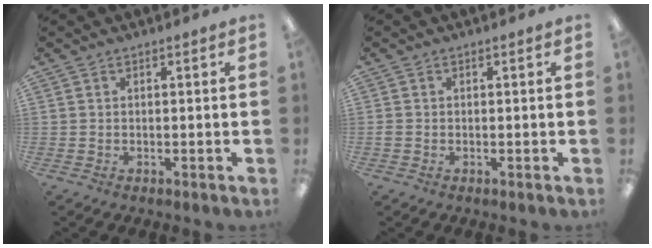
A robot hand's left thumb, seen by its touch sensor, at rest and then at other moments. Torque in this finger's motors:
{"motor_torque": [-0.04, 0.03, 0.02, -0.02, 0.00]}